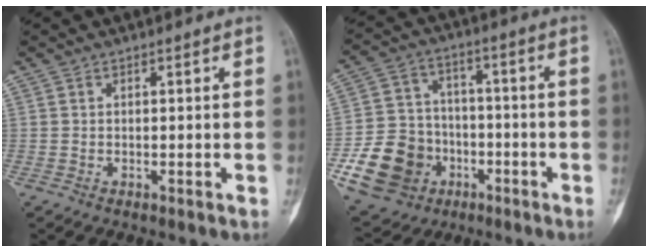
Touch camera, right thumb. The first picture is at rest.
{"total": 15.7, "force": [-5.6, 13.3, 6.2], "torque": [-0.105, 0.046, -0.087]}